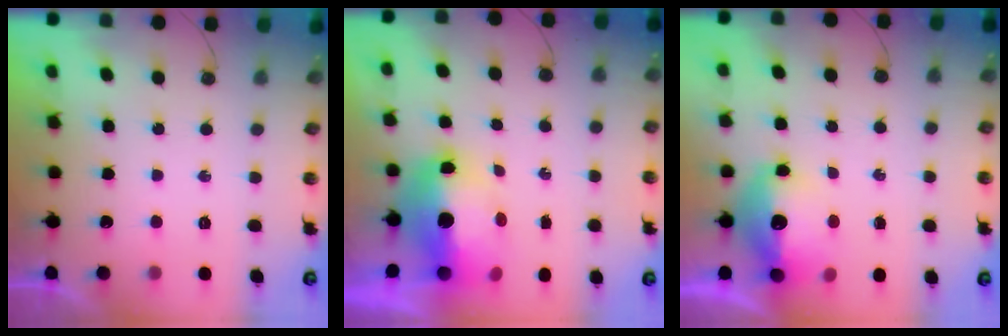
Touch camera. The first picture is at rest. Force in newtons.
{"total": 12.2, "press": 12.1, "slide": 1.6}
{"total": 14.6, "press": 14.5, "slide": 1.2}